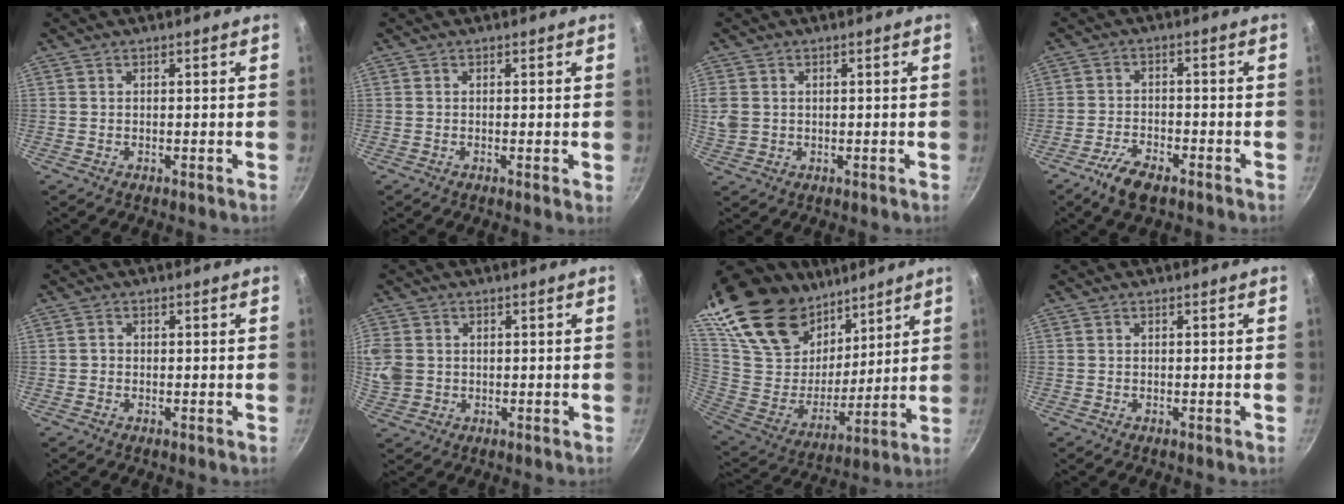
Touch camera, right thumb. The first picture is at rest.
{"total": 0.8, "force": [-0.1, 0.1, 0.8], "torque": [-0.011, -0.002, -0.005]}
{"total": 4.5, "force": [0.6, 3.8, 2.4], "torque": [-0.047, -0.001, 0.016]}
{"total": 6.5, "force": [-4.3, 2.5, 4.1], "torque": [-0.083, 0.021, -0.082]}
{"total": 1.0, "force": [-0.2, 0.9, 0.3], "torque": [-0.003, 0.002, -0.006]}
{"total": 9.1, "force": [0.7, 7.8, 4.7], "torque": [-0.115, 0.007, 0.015]}
{"total": 30.6, "force": [20.6, 17.1, 14.9], "torque": [-0.251, -0.086, 0.387]}
{"total": 0.0}